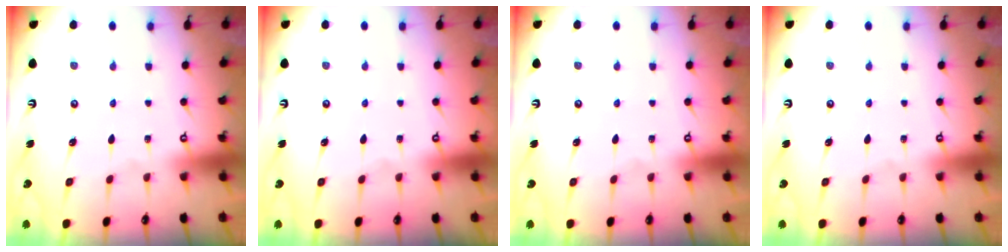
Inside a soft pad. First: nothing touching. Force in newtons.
{"total": 0.0}
{"total": 0.0}
{"total": 0.0}